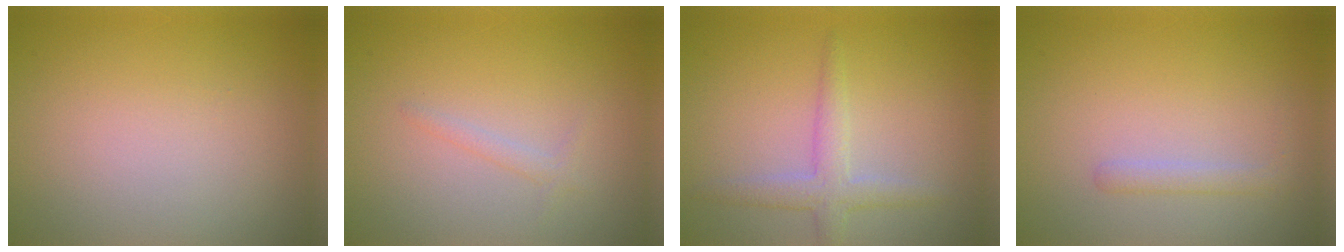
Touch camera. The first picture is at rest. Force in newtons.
{"total": 0.9, "press": 0.9, "slide": 0.0}
{"total": 2.6, "press": 2.6, "slide": 0.0}
{"total": 1.2, "press": 1.2, "slide": 0.1}